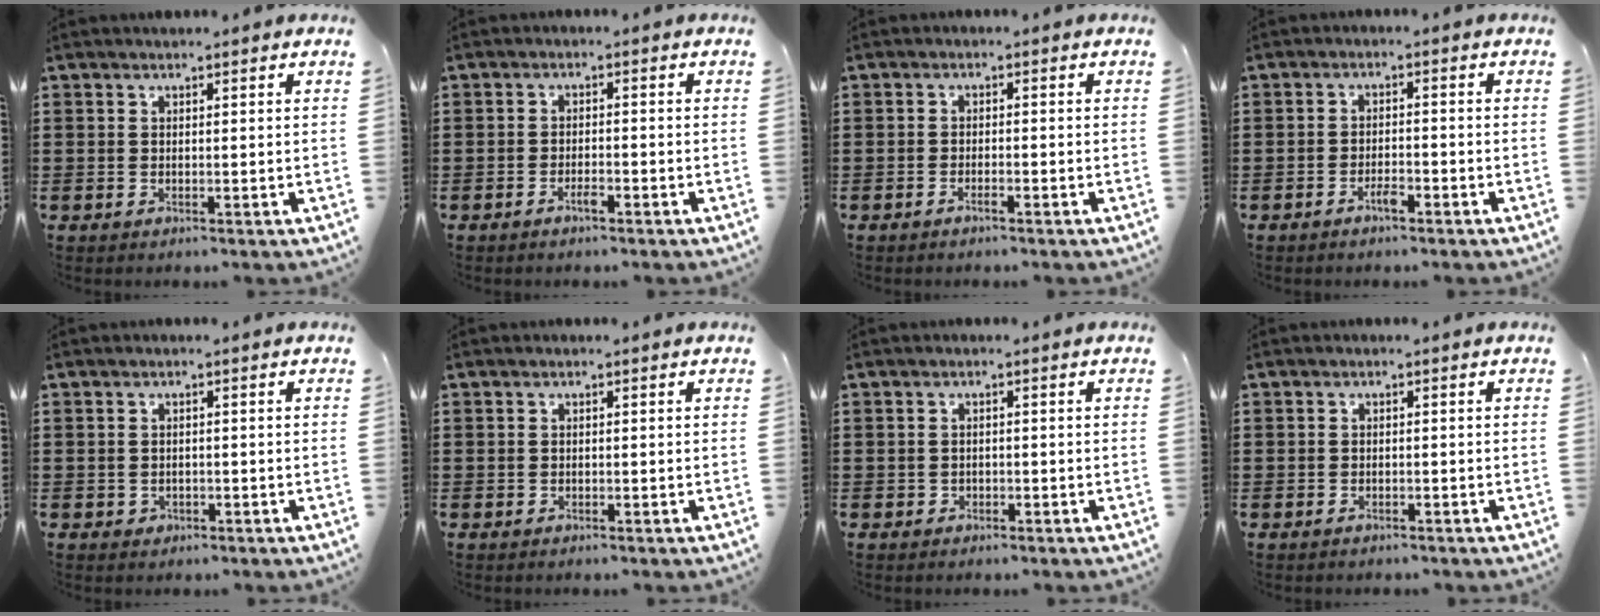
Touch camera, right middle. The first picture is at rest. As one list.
[{"total": 1.9, "force": [-1.3, 0.4, 1.3], "torque": [-0.025, 0.000, -0.025]}, {"total": 1.2, "force": [-0.9, 0.1, 0.8], "torque": [-0.016, -0.002, -0.016]}, {"total": 2.4, "force": [-1.7, 0.5, 1.5], "torque": [-0.028, 0.002, -0.031]}, {"total": 0.8, "force": [-0.3, 0.6, 0.3], "torque": [-0.007, 0.002, -0.007]}, {"total": 0.0}, {"total": 0.7, "force": [-0.4, 0.5, 0.2], "torque": [-0.006, 0.001, -0.008]}, {"total": 0.9, "force": [-0.8, 0.5, 0.0], "torque": [-0.001, 0.003, -0.017]}]